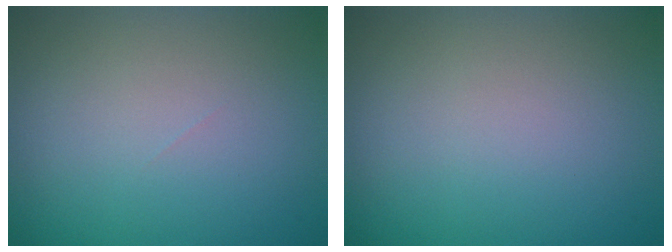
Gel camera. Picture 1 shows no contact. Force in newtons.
{"total": 0.0}